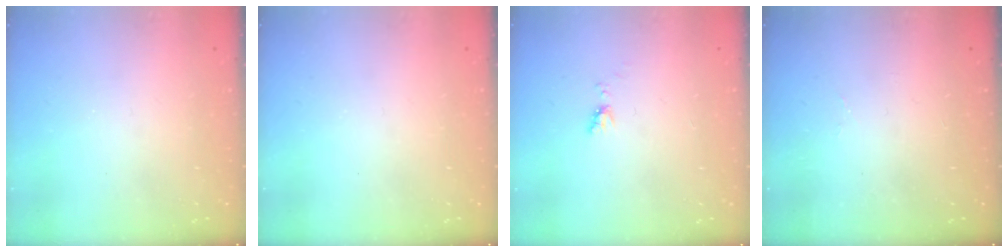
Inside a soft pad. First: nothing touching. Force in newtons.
{"total": 0.0}
{"total": 4.2, "press": 4.1, "slide": 0.8}
{"total": 2.0, "press": 1.9, "slide": 0.8}